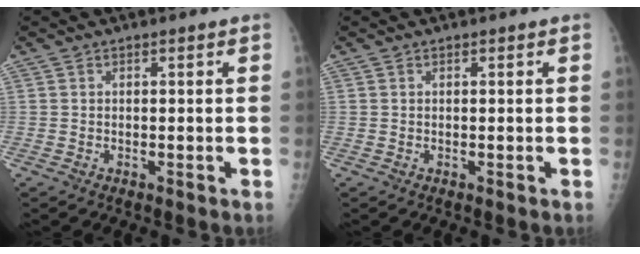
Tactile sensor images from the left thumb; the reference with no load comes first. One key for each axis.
{"total": 0.0}